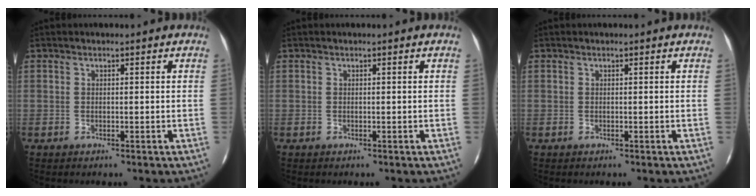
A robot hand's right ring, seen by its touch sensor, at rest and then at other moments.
{"total": 0.0}
{"total": 0.0}